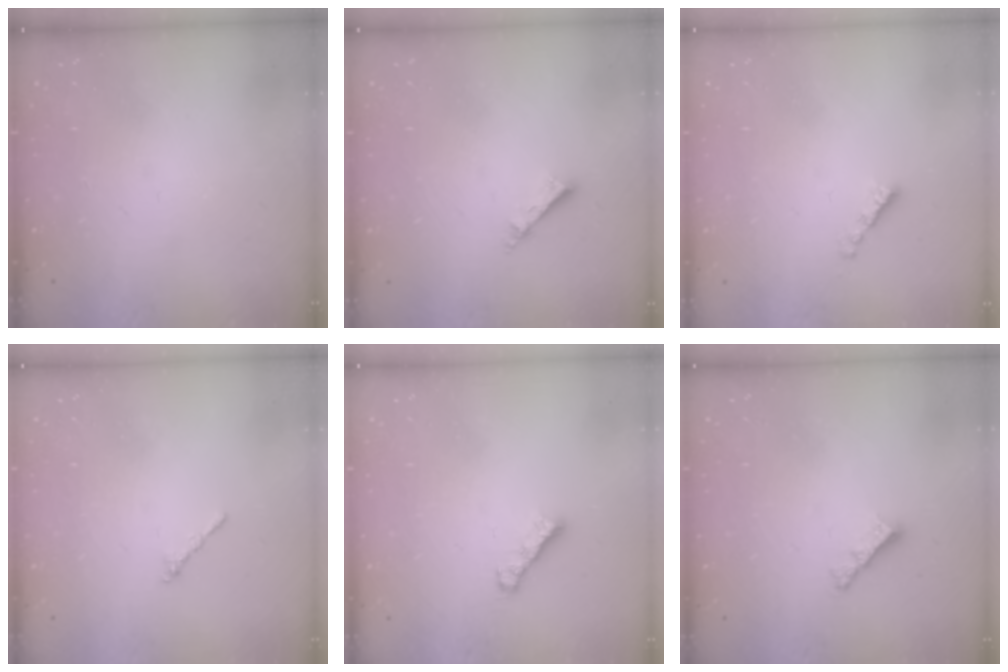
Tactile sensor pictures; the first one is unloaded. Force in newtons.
{"total": 2.3, "press": 2.3, "slide": 0.1}
{"total": 2.1, "press": 2.1, "slide": 0.3}
{"total": 1.2, "press": 1.1, "slide": 0.5}
{"total": 1.9, "press": 1.8, "slide": 0.6}
{"total": 3.8, "press": 3.8, "slide": 0.2}